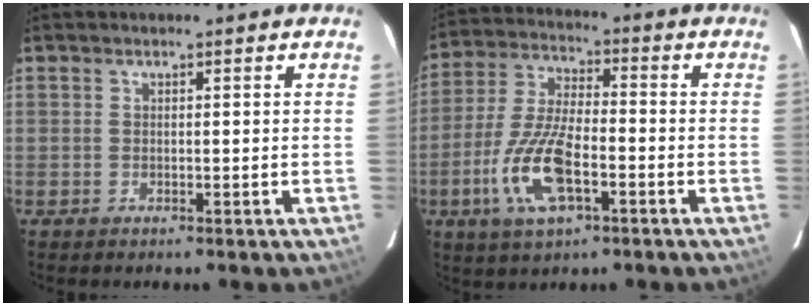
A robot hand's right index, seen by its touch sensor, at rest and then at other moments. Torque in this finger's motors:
{"motor_torque": [1.57, -0.57, 0.43, 0.11]}